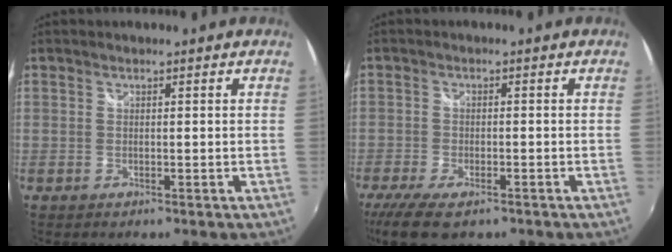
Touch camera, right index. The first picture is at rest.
{"total": 9.3, "force": [-6.6, 3.4, 5.6], "torque": [-0.139, -0.036, -0.116]}